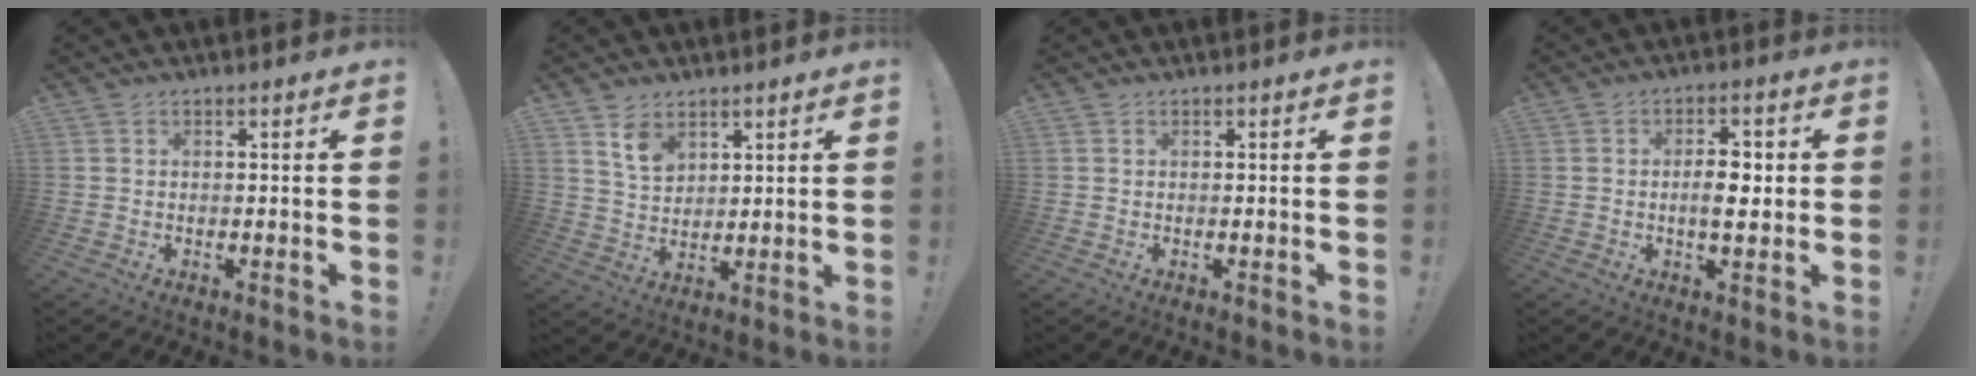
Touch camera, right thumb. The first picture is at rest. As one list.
[{"total": 7.3, "force": [4.8, 4.6, 3.2], "torque": [-0.054, -0.022, 0.091]}, {"total": 0.0}, {"total": 6.6, "force": [-0.4, 3.2, 5.8], "torque": [-0.086, 0.008, -0.012]}]